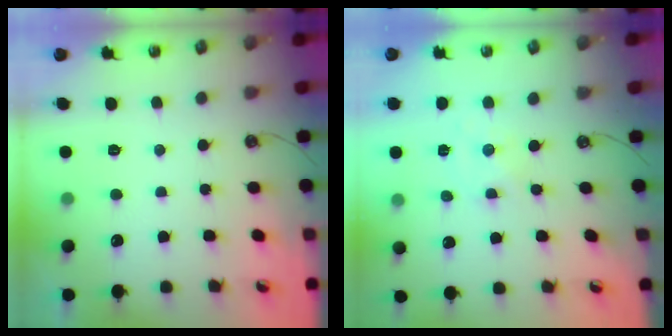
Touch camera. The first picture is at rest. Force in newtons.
{"total": 0.0}